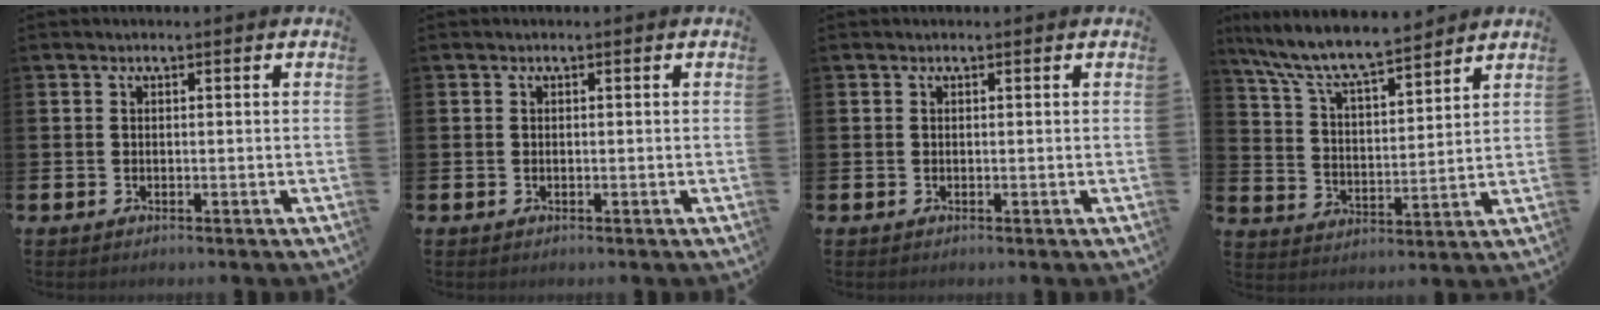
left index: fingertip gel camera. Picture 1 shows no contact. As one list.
[{"total": 0.0}, {"total": 0.0}, {"total": 8.6, "force": [8.0, 1.0, 3.0], "torque": [-0.095, -0.053, 0.142]}]